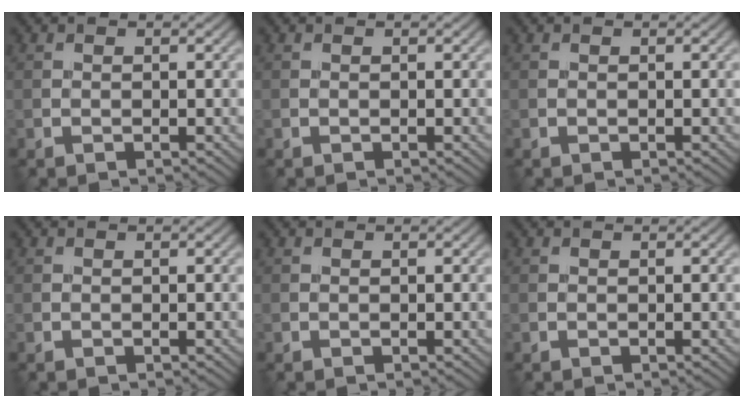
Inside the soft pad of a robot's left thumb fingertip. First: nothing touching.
{"total": 0.0}
{"total": 0.0}
{"total": 0.0}
{"total": 0.0}
{"total": 0.0}